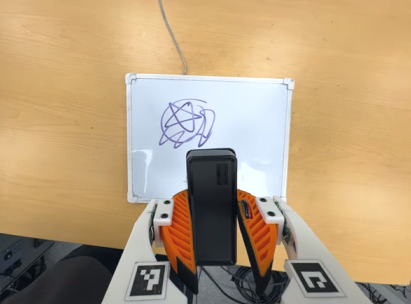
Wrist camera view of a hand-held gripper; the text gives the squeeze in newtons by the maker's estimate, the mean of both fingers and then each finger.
{"total": 8.2, "left": 6.9, "right": 9.5}